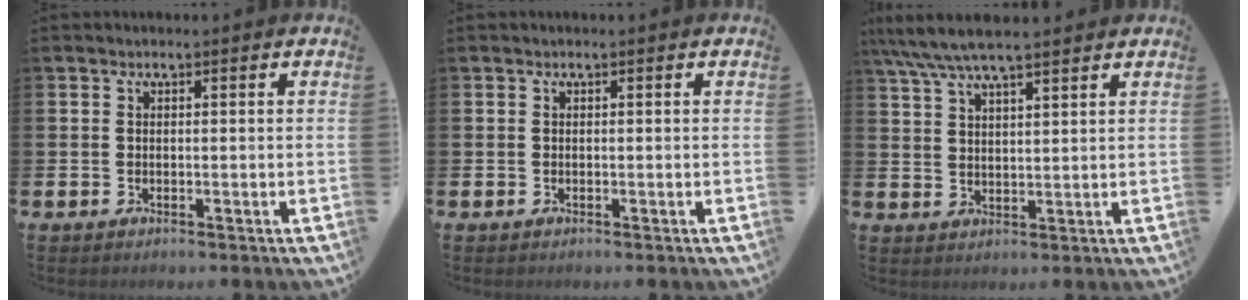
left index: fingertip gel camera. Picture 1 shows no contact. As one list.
[{"total": 0.0}, {"total": 6.0, "force": [5.3, 0.9, 2.7], "torque": [-0.073, -0.014, 0.097]}]